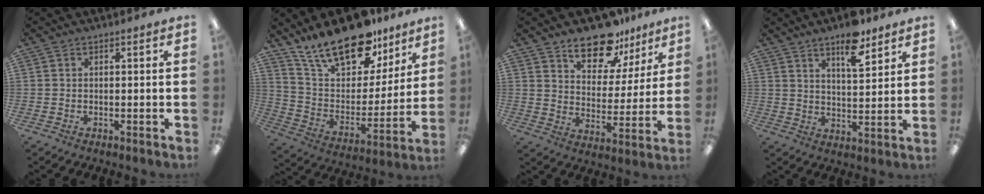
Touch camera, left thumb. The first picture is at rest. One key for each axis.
{"total": 20.9, "fx": 15.7, "fy": 9.3, "fz": 10.2, "tx": -0.184, "ty": -0.098, "tz": 0.280}
{"total": 13.7, "fx": 10.8, "fy": 6.4, "fz": 5.4, "tx": -0.076, "ty": -0.072, "tz": 0.197}
{"total": 9.7, "fx": 6.8, "fy": 3.3, "fz": 6.0, "tx": -0.087, "ty": -0.039, "tz": 0.112}